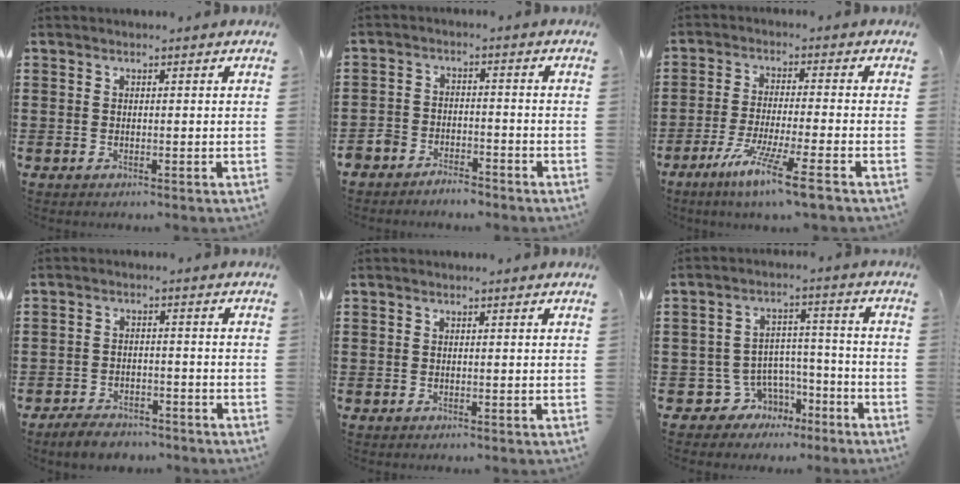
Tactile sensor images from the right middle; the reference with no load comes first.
{"total": 4.2, "force": [-4.0, 1.0, -0.1], "torque": [-0.011, 0.004, -0.088]}
{"total": 7.8, "force": [-5.8, -0.5, 5.2], "torque": [-0.103, -0.013, -0.111]}
{"total": 3.6, "force": [-3.5, 0.9, 0.7], "torque": [-0.014, 0.010, -0.072]}
{"total": 0.0}
{"total": 5.4, "force": [-3.3, 4.2, 0.6], "torque": [-0.029, 0.011, -0.060]}